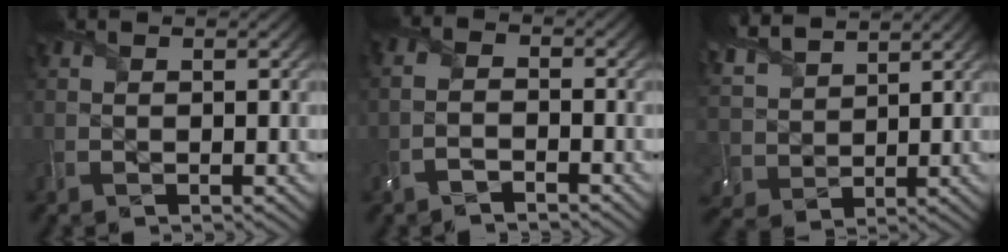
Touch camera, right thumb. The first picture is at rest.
{"total": 2.4, "force": [-1.9, 0.7, 1.3], "torque": [-0.032, 0.001, -0.048]}
{"total": 8.2, "force": [5.5, 4.5, 4.0], "torque": [-0.130, 0.018, 0.111]}